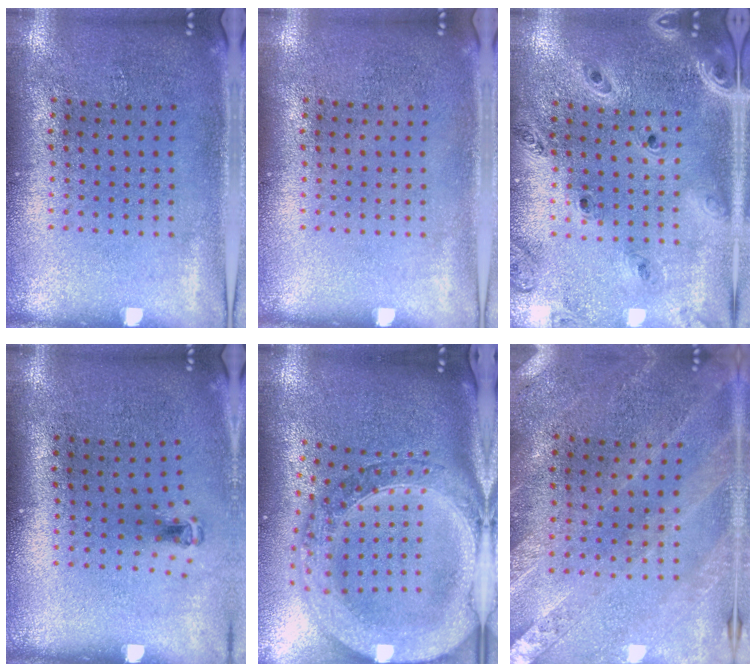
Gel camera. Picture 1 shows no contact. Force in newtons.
{"total": 0.0}
{"total": 1.3, "press": 1.3, "slide": 0.2}
{"total": 0.7, "press": 0.4, "slide": 0.6}
{"total": 3.8, "press": 3.0, "slide": 2.3}
{"total": 0.6, "press": 0.6, "slide": 0.2}